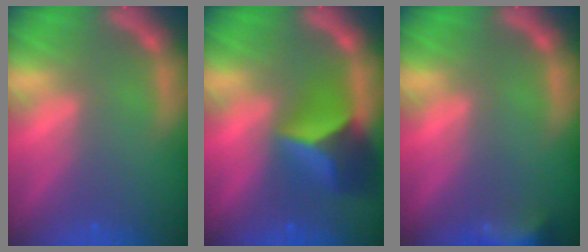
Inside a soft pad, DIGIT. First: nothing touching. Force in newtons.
{"total": 6.9}
{"total": 5.5}